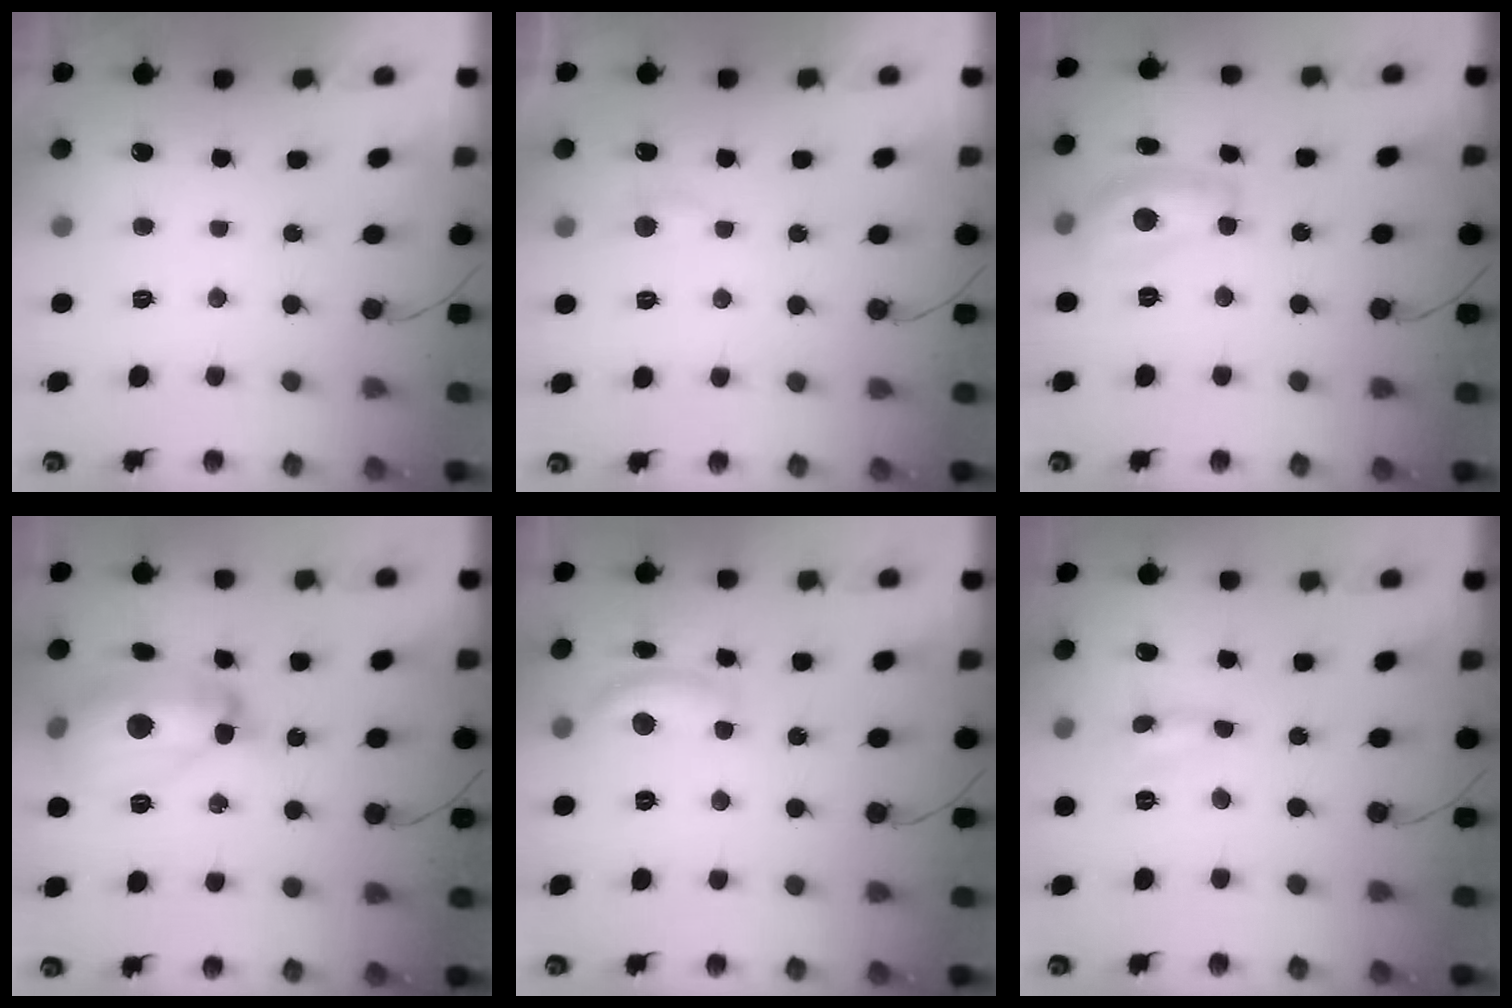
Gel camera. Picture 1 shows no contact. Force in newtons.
{"total": 3.0, "press": 3.0, "slide": 0.3}
{"total": 13.3, "press": 13.3, "slide": 0.6}
{"total": 15.6, "press": 15.5, "slide": 1.4}
{"total": 11.6, "press": 11.5, "slide": 0.7}
{"total": 0.0}